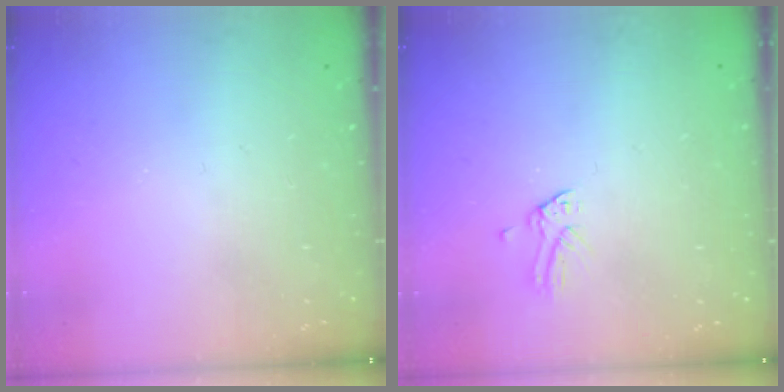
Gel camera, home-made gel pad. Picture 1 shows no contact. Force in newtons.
{"total": 0.0}